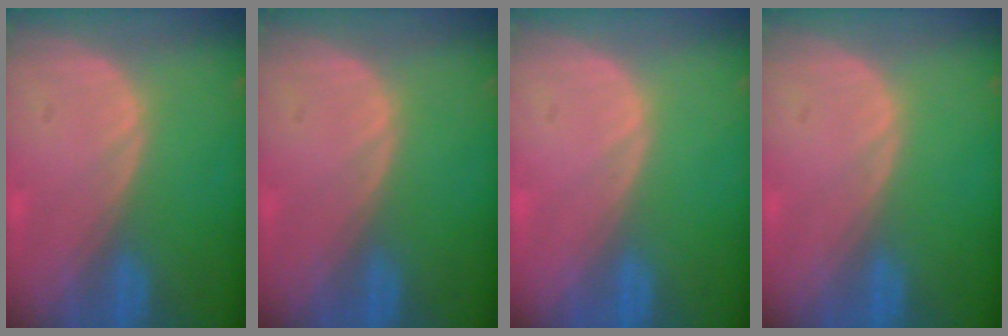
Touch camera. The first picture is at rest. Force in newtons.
{"total": 0.0}
{"total": 0.0}
{"total": 0.0}